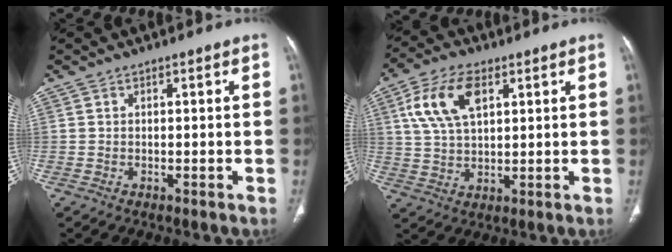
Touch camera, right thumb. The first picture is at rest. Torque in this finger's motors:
{"motor_torque": [-0.18, 0.37, 1.03, 0.10, 0.15]}